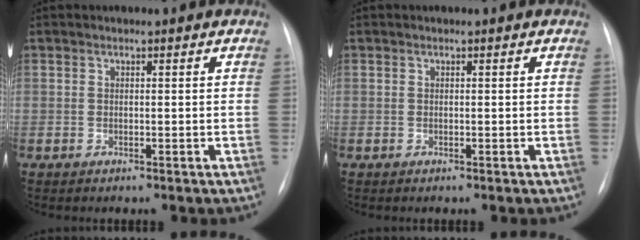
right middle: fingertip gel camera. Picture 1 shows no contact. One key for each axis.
{"total": 0.0}